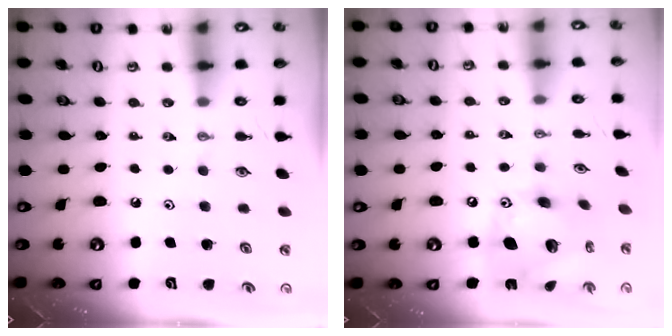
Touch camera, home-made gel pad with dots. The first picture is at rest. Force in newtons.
{"total": 18.5, "press": 18.4, "slide": 0.9}